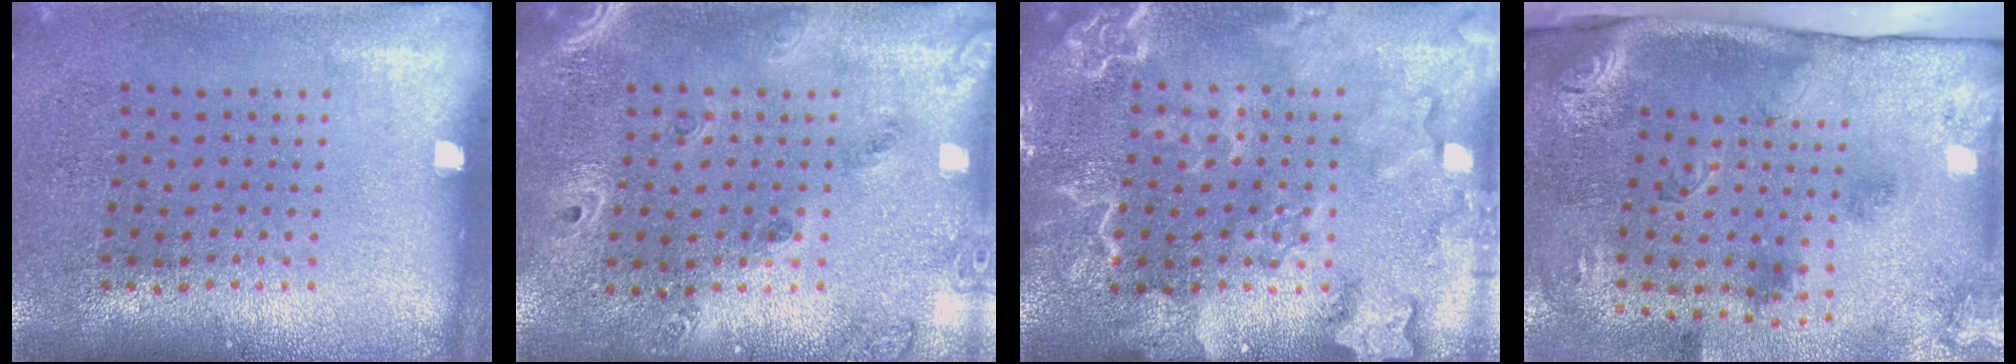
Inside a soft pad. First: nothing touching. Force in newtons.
{"total": 1.5, "press": 1.4, "slide": 0.5}
{"total": 2.8, "press": 2.8, "slide": 0.4}
{"total": 3.5, "press": 2.2, "slide": 2.8}